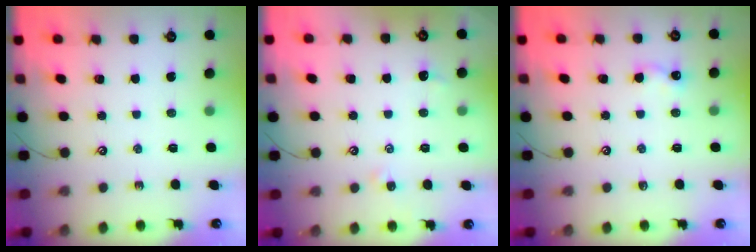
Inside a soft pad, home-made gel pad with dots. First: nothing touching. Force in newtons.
{"total": 0.8, "press": 0.5, "slide": 0.5}
{"total": 4.7, "press": 4.6, "slide": 0.6}